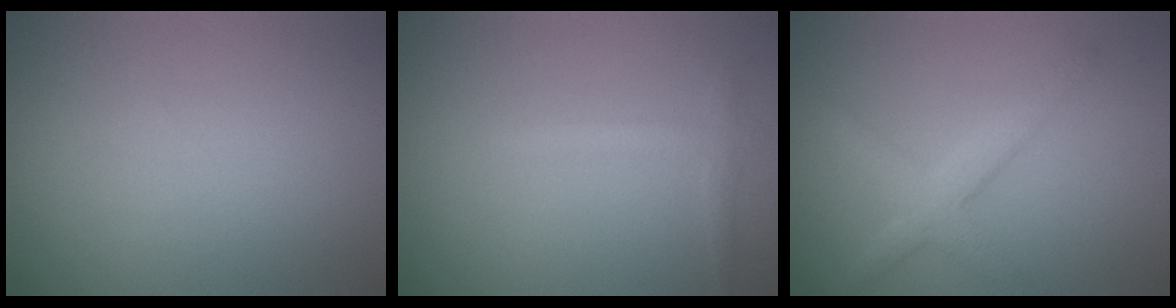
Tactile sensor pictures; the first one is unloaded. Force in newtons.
{"total": 1.5, "press": 1.5, "slide": 0.2}
{"total": 3.0, "press": 3.0, "slide": 0.1}